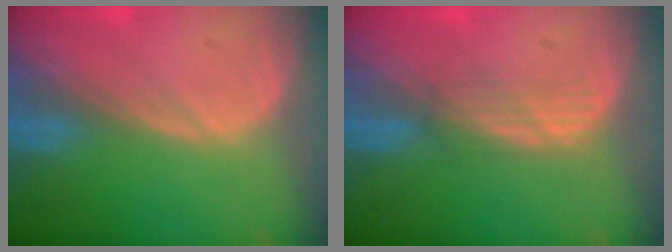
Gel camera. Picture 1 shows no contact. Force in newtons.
{"total": 2.9, "press": 2.6, "slide": 1.2}